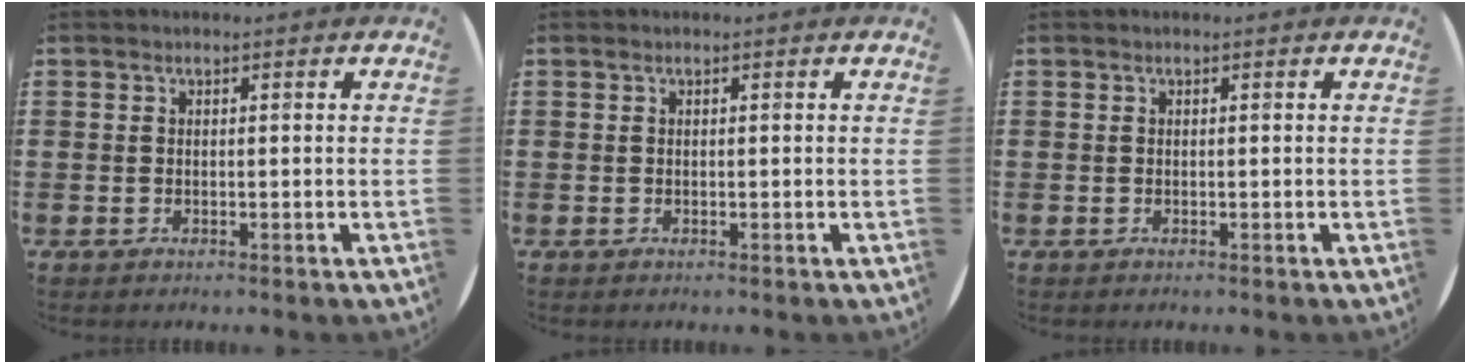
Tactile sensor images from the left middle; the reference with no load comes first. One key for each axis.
{"total": 0.0}
{"total": 0.0}